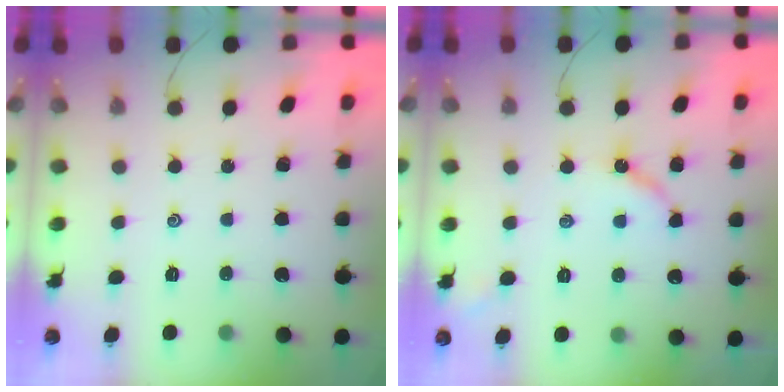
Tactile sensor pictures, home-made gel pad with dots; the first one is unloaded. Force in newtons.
{"total": 5.7, "press": 5.6, "slide": 0.7}